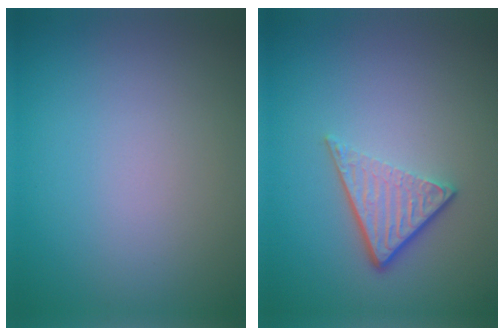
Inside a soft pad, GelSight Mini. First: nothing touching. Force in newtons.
{"total": 3.9, "press": 2.7, "slide": 2.9}